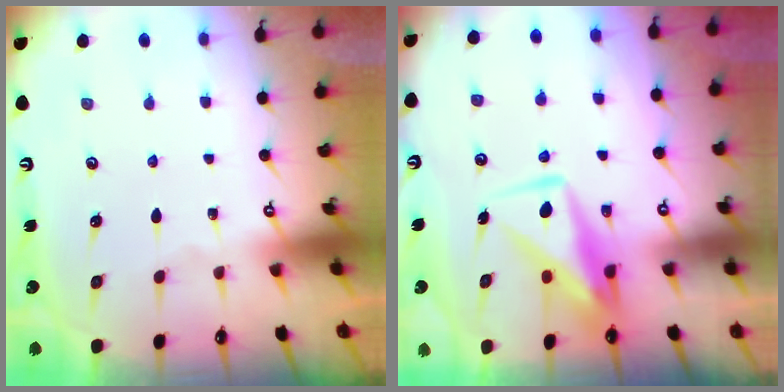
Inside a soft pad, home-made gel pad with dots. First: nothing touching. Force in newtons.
{"total": 9.2, "press": 9.1, "slide": 1.0}